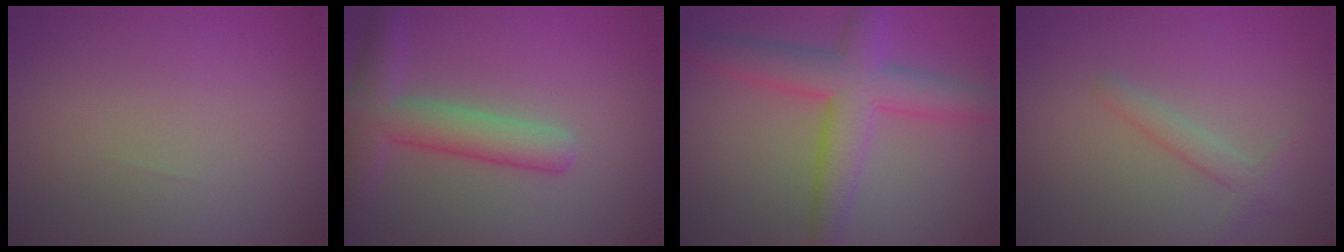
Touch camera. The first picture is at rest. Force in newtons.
{"total": 5.1, "press": 5.1, "slide": 0.2}
{"total": 6.7, "press": 6.7, "slide": 0.1}
{"total": 1.8, "press": 1.8, "slide": 0.1}